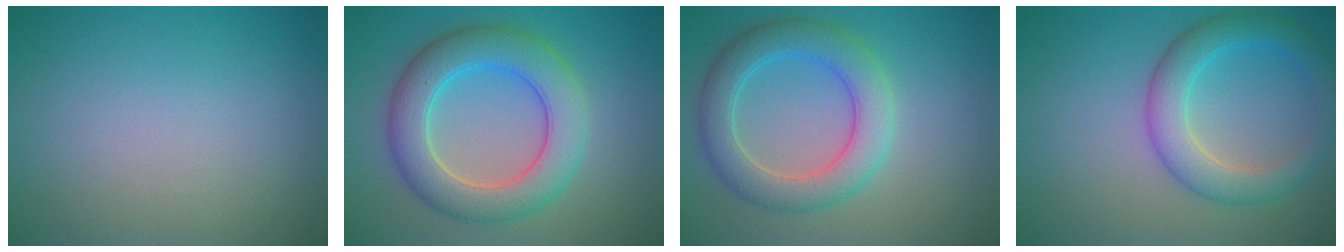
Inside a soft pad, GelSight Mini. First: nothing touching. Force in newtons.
{"total": 7.0, "press": 7.0, "slide": 0.4}
{"total": 5.3, "press": 5.3, "slide": 0.1}
{"total": 4.7, "press": 4.7, "slide": 0.1}